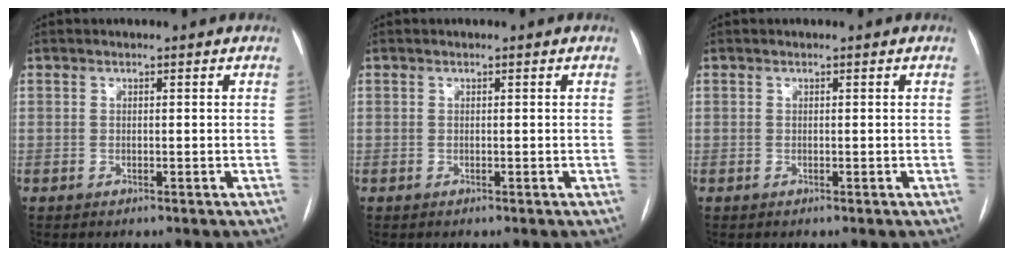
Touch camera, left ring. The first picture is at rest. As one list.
[{"total": 0.0}, {"total": 0.0}]